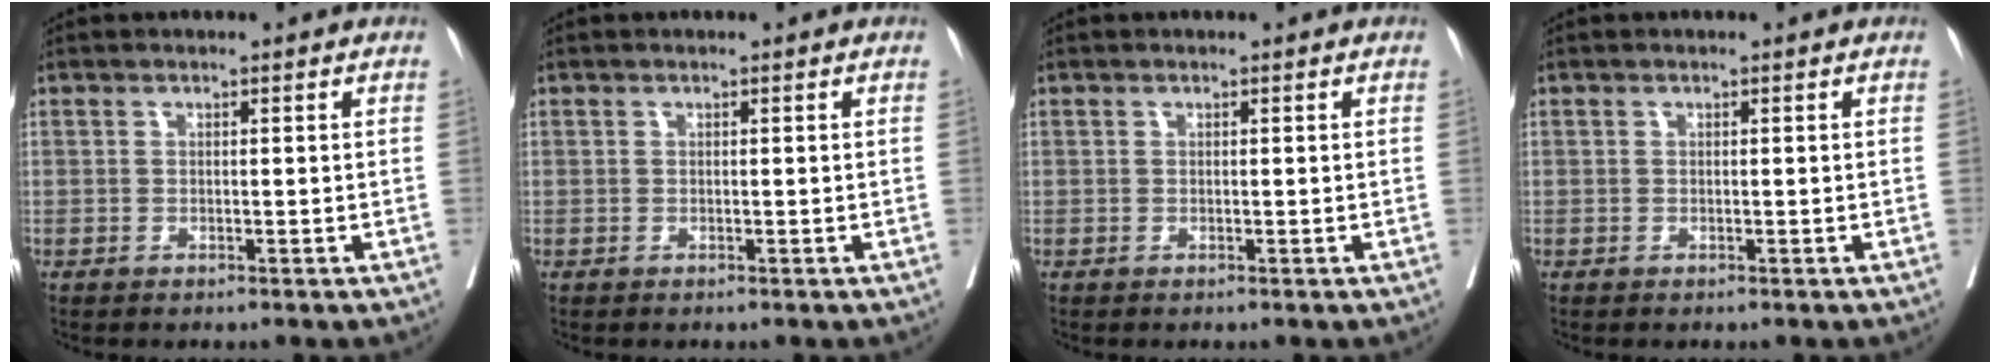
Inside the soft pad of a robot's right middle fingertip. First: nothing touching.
{"total": 0.0}
{"total": 0.0}
{"total": 0.0}